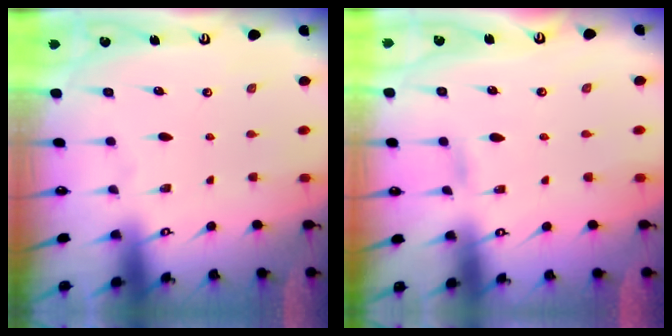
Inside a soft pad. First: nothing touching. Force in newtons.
{"total": 2.0, "press": 2.0, "slide": 0.2}